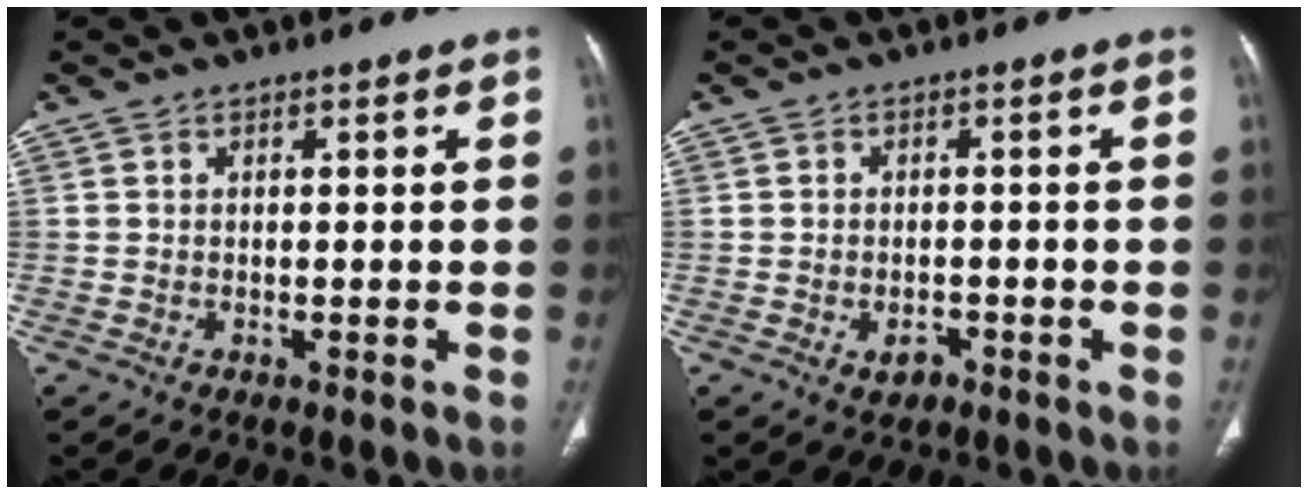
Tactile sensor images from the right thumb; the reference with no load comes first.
{"total": 2.5, "force": [-1.2, 1.6, 1.4], "torque": [-0.018, 0.007, -0.014]}